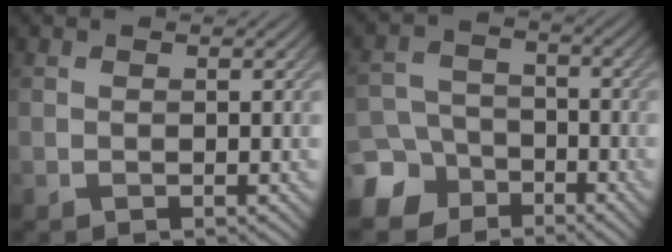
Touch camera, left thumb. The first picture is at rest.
{"total": 7.6, "force": [-5.0, 5.3, 2.1], "torque": [-0.044, -0.011, -0.108]}